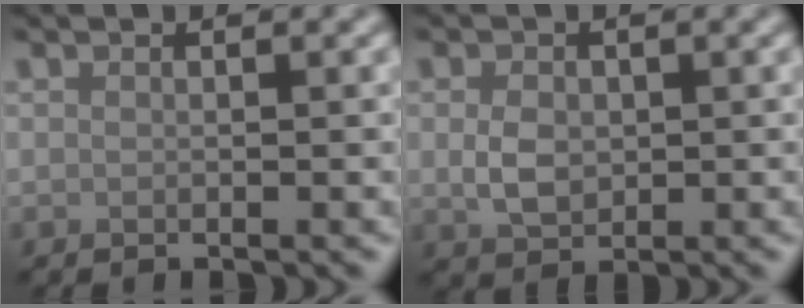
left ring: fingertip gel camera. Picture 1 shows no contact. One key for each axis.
{"total": 2.6, "fx": 0.1, "fy": 2.0, "fz": 1.7, "tx": -0.035, "ty": -0.002, "tz": 0.002}